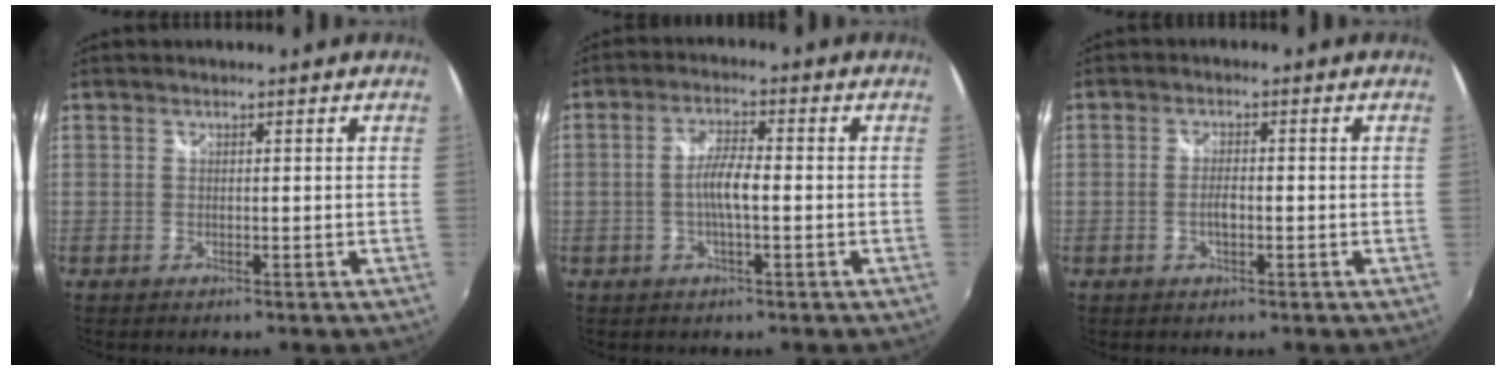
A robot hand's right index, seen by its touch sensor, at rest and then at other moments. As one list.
[{"total": 4.9, "force": [-0.9, 0.9, 4.7], "torque": [-0.091, 0.005, -0.016]}, {"total": 2.7, "force": [-0.7, 1.1, 2.3], "torque": [-0.045, -0.001, -0.014]}]